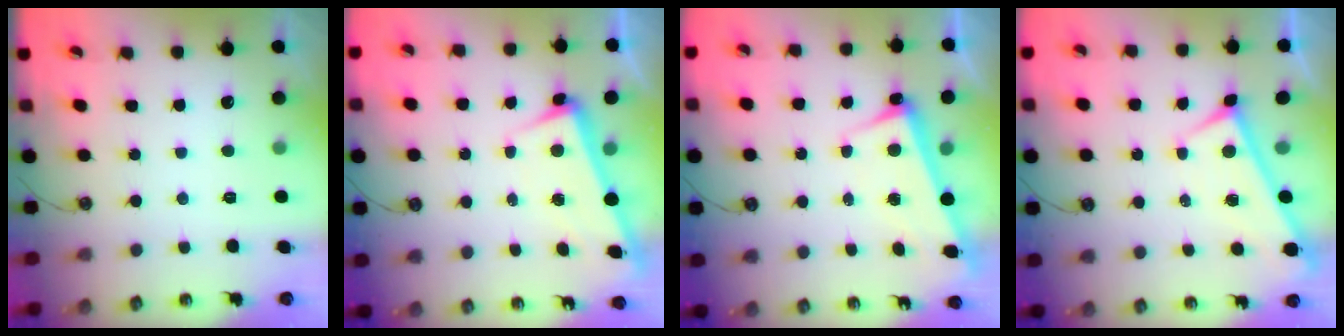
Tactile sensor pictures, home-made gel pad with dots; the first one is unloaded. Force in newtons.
{"total": 3.3, "press": 3.1, "slide": 1.1}
{"total": 3.5, "press": 3.4, "slide": 0.9}
{"total": 0.0}